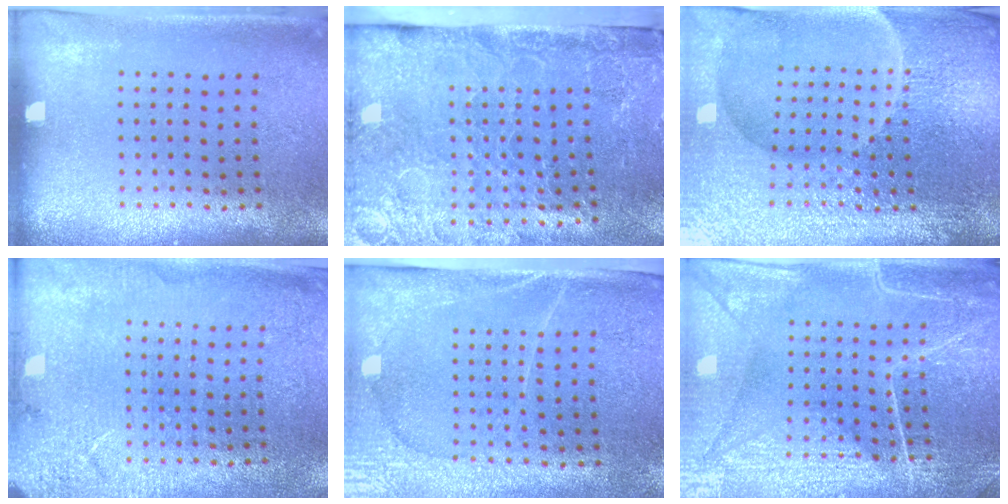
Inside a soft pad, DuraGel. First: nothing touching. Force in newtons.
{"total": 4.7, "press": 3.7, "slide": 3.0}
{"total": 7.0, "press": 6.2, "slide": 3.4}
{"total": 2.7, "press": 2.6, "slide": 0.4}
{"total": 3.1, "press": 2.8, "slide": 1.2}
{"total": 4.1, "press": 4.1, "slide": 0.4}